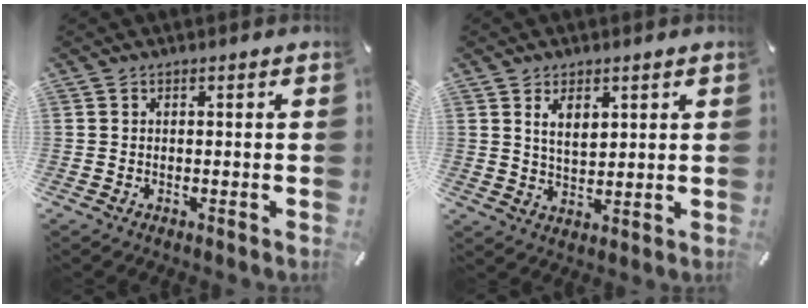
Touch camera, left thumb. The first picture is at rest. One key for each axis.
{"total": 5.2, "fx": 2.6, "fy": 3.0, "fz": 3.4, "tx": -0.059, "ty": -0.004, "tz": 0.044}